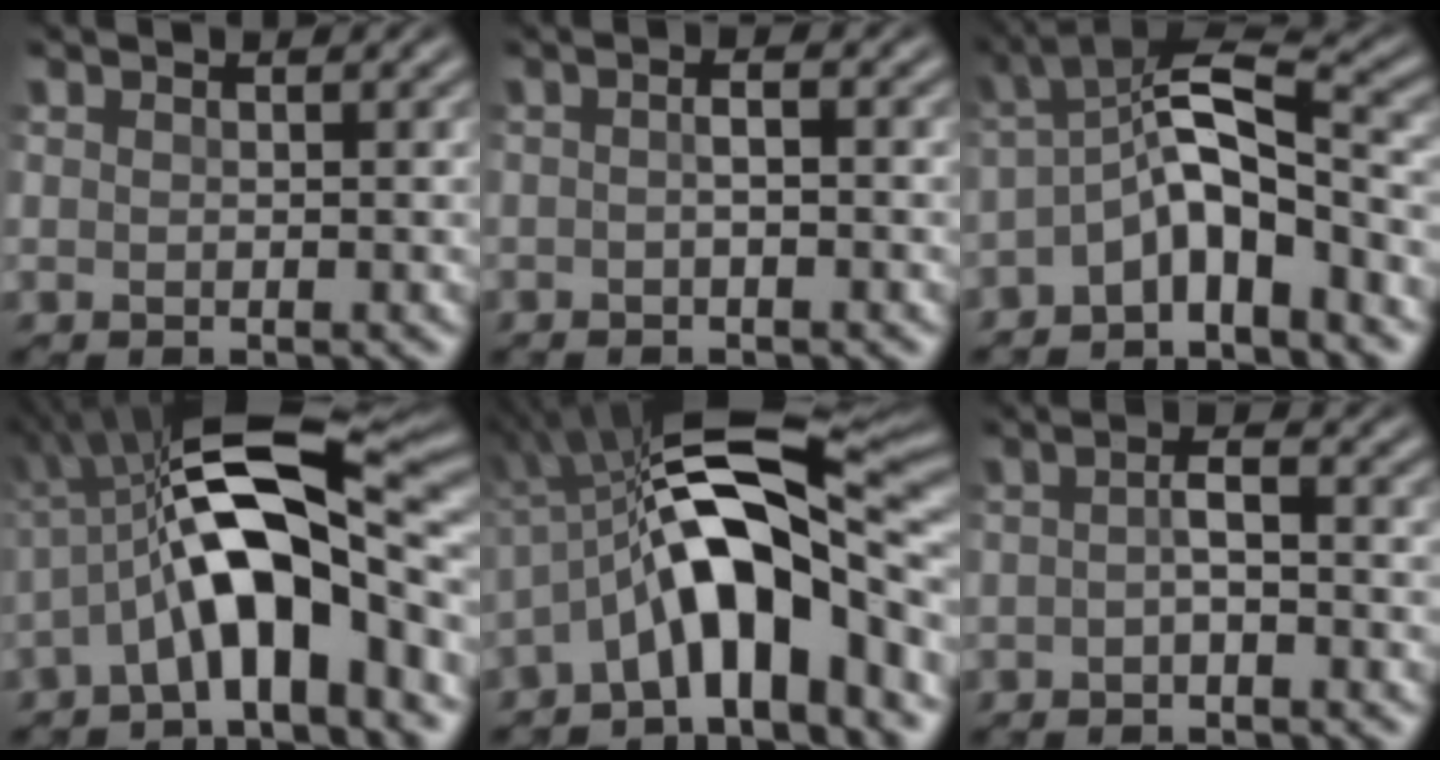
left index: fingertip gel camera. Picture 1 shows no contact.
{"total": 1.8, "force": [-0.3, 0.6, 1.6], "torque": [-0.020, 0.001, -0.008]}
{"total": 6.7, "force": [-2.6, 2.2, 5.8], "torque": [-0.095, 0.022, -0.062]}
{"total": 11.4, "force": [-1.9, 3.8, 10.6], "torque": [-0.170, 0.025, -0.048]}
{"total": 11.1, "force": [-3.2, 3.6, 10.0], "torque": [-0.142, 0.028, -0.069]}
{"total": 2.2, "force": [-0.6, 0.5, 2.0], "torque": [-0.042, 0.004, -0.015]}